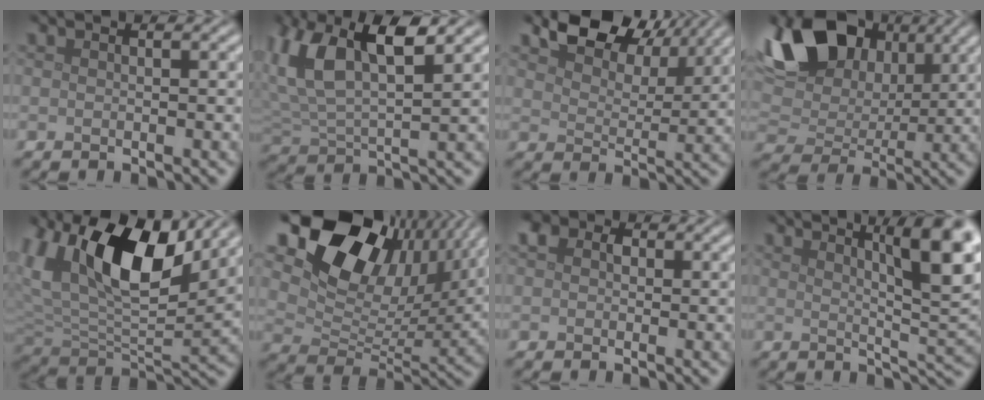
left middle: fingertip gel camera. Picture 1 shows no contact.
{"total": 9.4, "force": [4.4, 4.1, 7.2], "torque": [-0.155, 0.015, 0.077]}
{"total": 7.1, "force": [5.0, 3.6, 3.4], "torque": [-0.064, 0.003, 0.079]}
{"total": 15.5, "force": [6.9, 10.3, 9.3], "torque": [-0.185, 0.048, 0.104]}
{"total": 14.0, "force": [6.3, 6.9, 10.4], "torque": [-0.193, 0.016, 0.109]}
{"total": 16.2, "force": [9.0, 9.5, 9.5], "torque": [-0.182, 0.028, 0.162]}
{"total": 2.3, "force": [0.7, 1.9, 1.2], "torque": [-0.023, 0.006, -0.001]}
{"total": 10.0, "force": [4.0, 2.6, 8.8], "torque": [-0.089, 0.017, 0.054]}